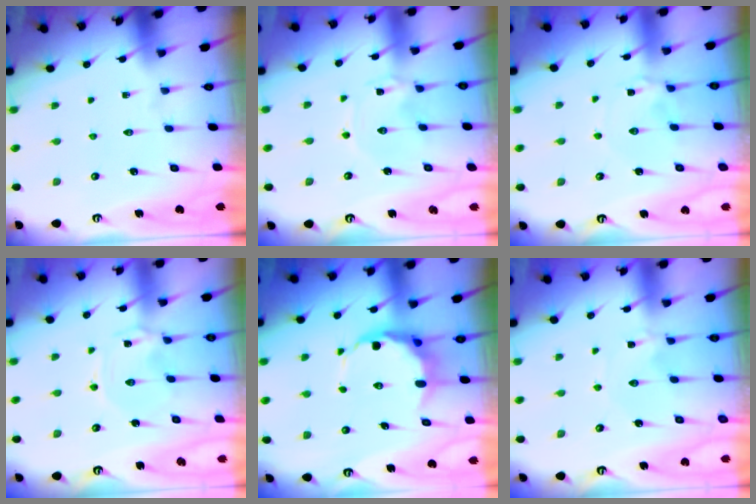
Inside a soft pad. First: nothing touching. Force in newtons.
{"total": 0.0}
{"total": 0.8, "press": 0.7, "slide": 0.3}
{"total": 0.6, "press": 0.6, "slide": 0.2}
{"total": 8.9, "press": 8.7, "slide": 2.1}
{"total": 0.0}